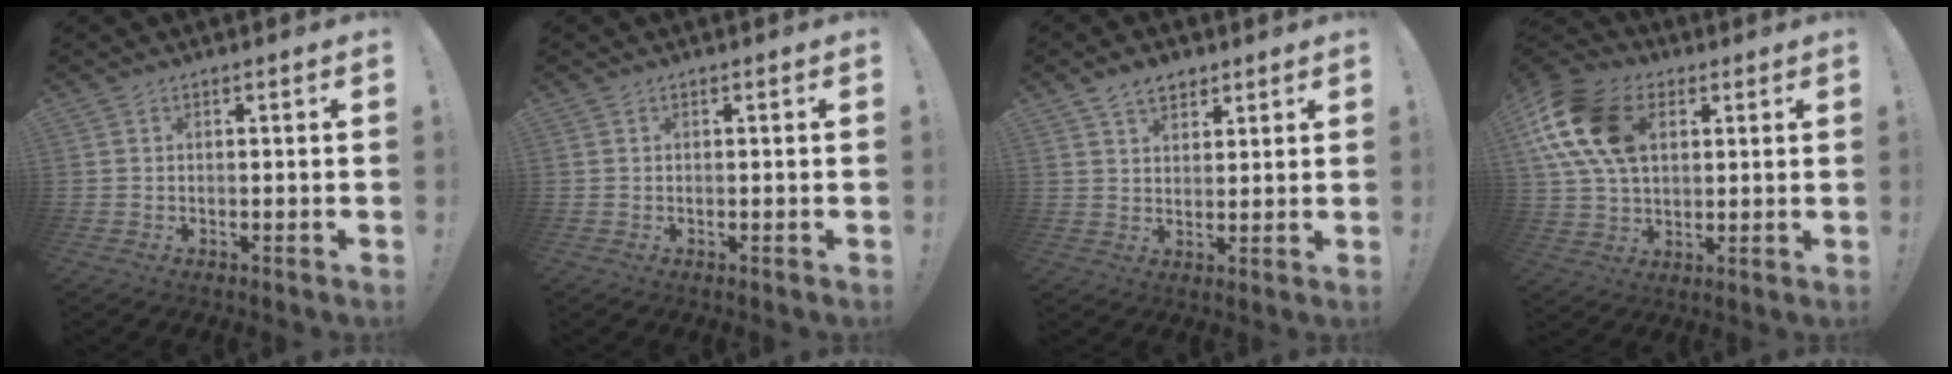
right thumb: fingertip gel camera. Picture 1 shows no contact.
{"total": 0.0}
{"total": 6.2, "force": [4.2, 3.8, 2.6], "torque": [-0.036, -0.016, 0.077]}
{"total": 19.3, "force": [6.5, 13.4, 12.3], "torque": [-0.218, -0.016, 0.124]}